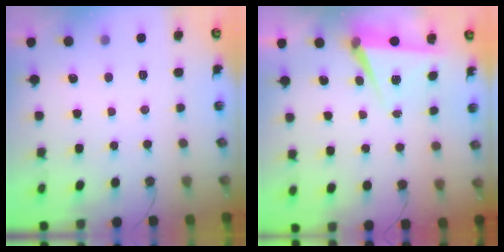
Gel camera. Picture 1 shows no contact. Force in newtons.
{"total": 6.7, "press": 5.0, "slide": 4.4}